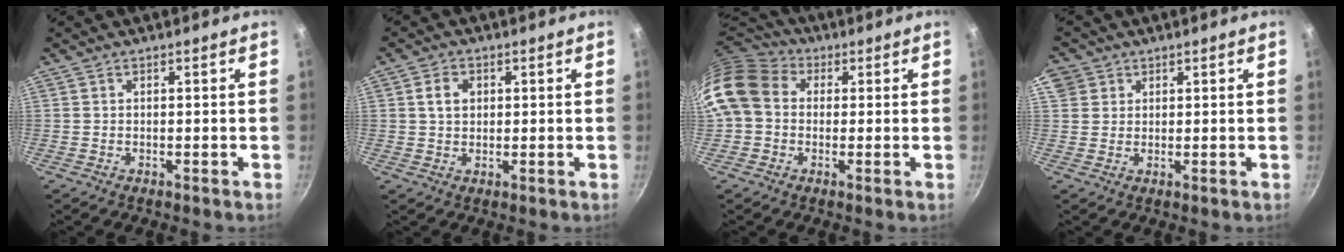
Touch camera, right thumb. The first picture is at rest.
{"total": 3.7, "force": [0.9, 2.9, 2.2], "torque": [-0.027, 0.003, 0.015]}
{"total": 12.6, "force": [1.5, 10.2, 7.1], "torque": [-0.118, 0.024, 0.009]}
{"total": 5.4, "force": [2.2, 4.7, 1.4], "torque": [-0.006, 0.008, 0.037]}